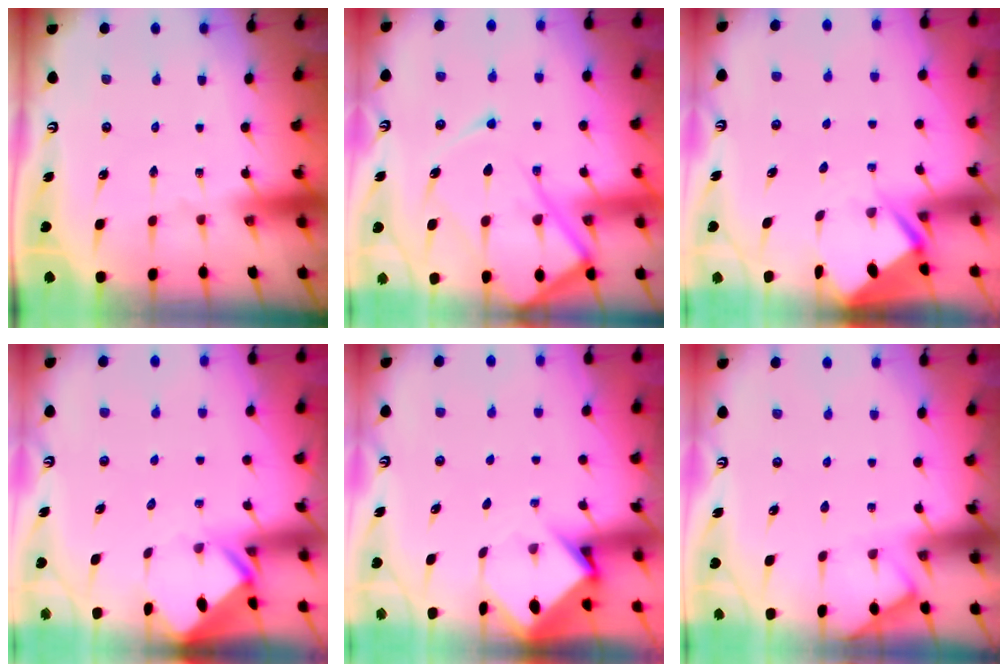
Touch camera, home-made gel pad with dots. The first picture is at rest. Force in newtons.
{"total": 15.8, "press": 15.7, "slide": 1.8}
{"total": 3.4, "press": 3.4, "slide": 0.3}
{"total": 2.9, "press": 2.9, "slide": 0.2}
{"total": 4.0, "press": 4.0, "slide": 0.2}
{"total": 3.3, "press": 3.3, "slide": 0.3}